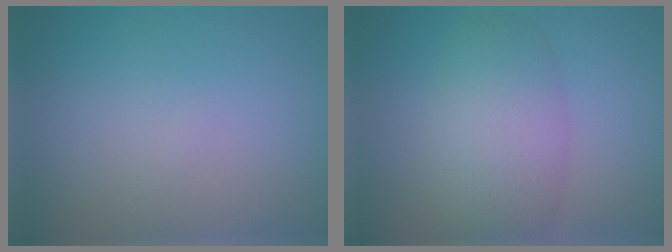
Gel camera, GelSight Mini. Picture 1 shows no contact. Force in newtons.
{"total": 5.3, "press": 5.3, "slide": 0.3}